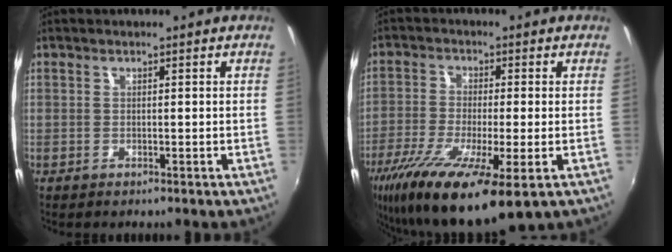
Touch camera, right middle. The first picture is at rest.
{"total": 15.9, "force": [-8.6, 3.3, 13.0], "torque": [-0.263, -0.063, -0.156]}